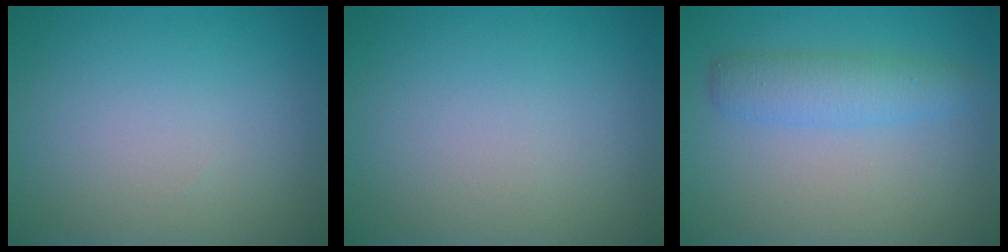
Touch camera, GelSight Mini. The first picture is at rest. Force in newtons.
{"total": 0.0}
{"total": 2.9, "press": 2.9, "slide": 0.1}